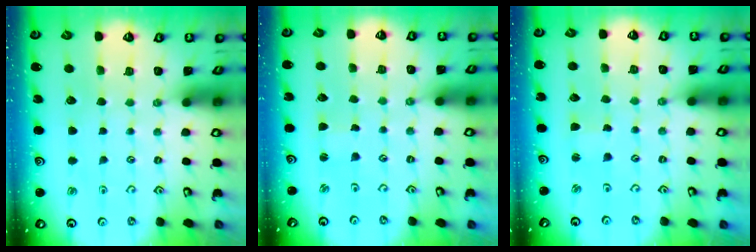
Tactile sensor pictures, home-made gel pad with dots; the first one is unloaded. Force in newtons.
{"total": 0.8, "press": 0.8, "slide": 0.1}
{"total": 1.9, "press": 1.8, "slide": 0.4}